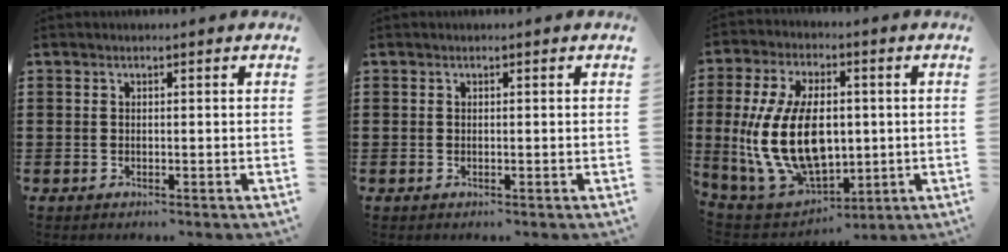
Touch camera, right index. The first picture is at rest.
{"total": 0.0}
{"total": 16.4, "force": [0.5, 9.6, 13.2], "torque": [-0.299, -0.007, 0.009]}